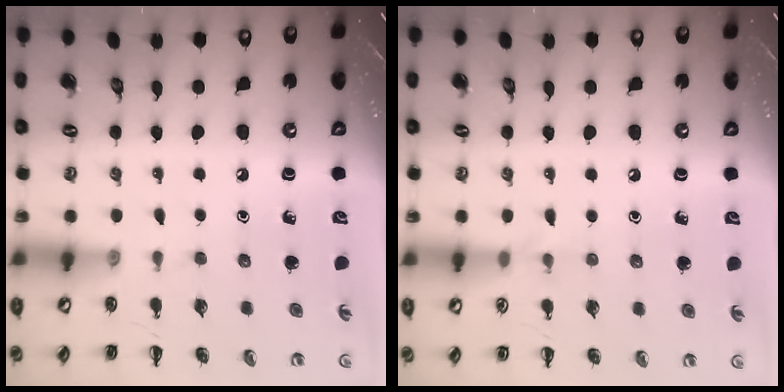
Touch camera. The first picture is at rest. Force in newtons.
{"total": 4.4, "press": 4.2, "slide": 1.4}